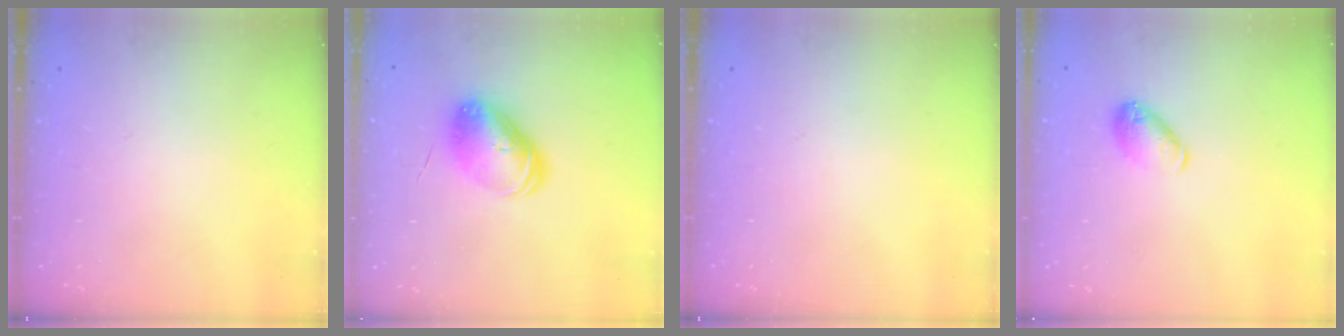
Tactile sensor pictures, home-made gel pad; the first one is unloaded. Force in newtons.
{"total": 8.9, "press": 8.9, "slide": 0.7}
{"total": 0.0}
{"total": 6.4, "press": 6.4, "slide": 0.4}